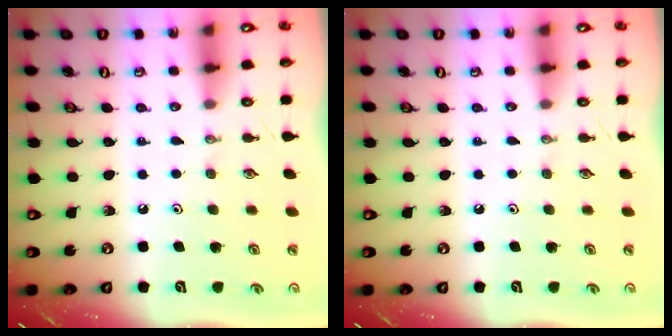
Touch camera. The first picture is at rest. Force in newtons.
{"total": 0.0}